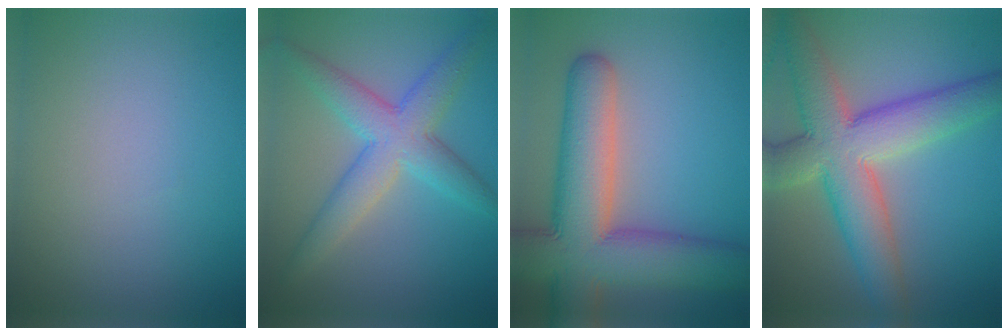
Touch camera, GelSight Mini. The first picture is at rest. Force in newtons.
{"total": 5.7, "press": 5.7, "slide": 0.2}
{"total": 12.2, "press": 12.1, "slide": 0.9}
{"total": 9.8, "press": 9.7, "slide": 0.7}